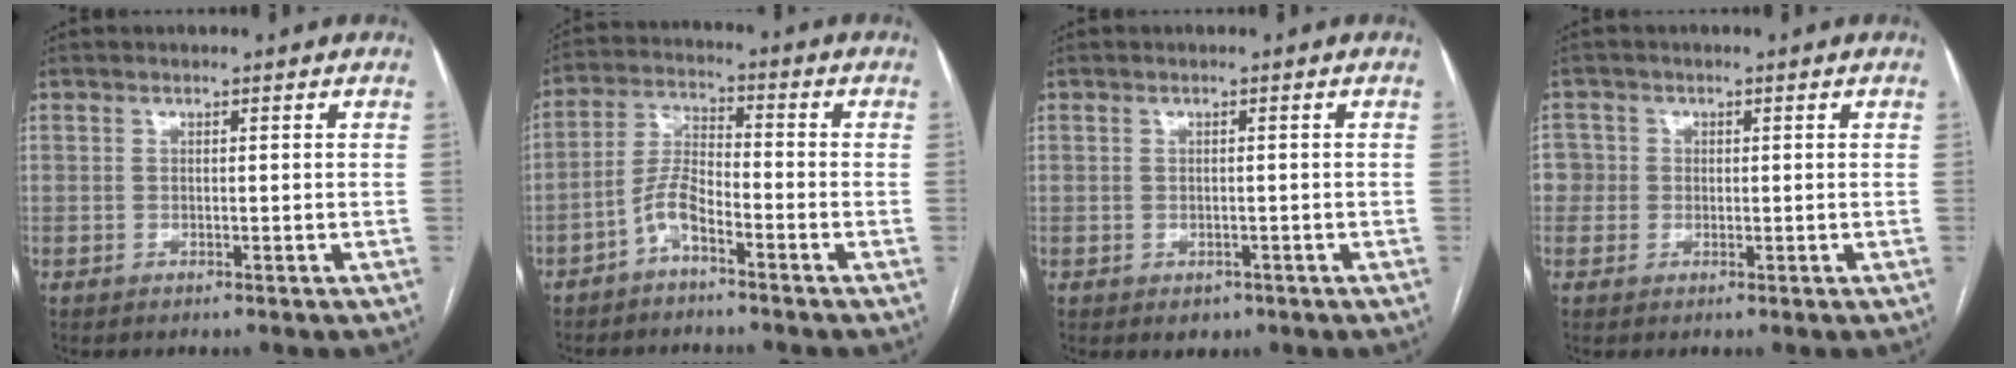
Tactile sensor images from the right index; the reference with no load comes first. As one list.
[{"total": 5.3, "force": [-3.5, 1.3, 3.8], "torque": [-0.088, 0.009, -0.071]}, {"total": 1.8, "force": [-1.0, 1.4, 0.7], "torque": [-0.005, 0.002, -0.005]}, {"total": 3.0, "force": [-0.2, 3.0, 0.2], "torque": [0.010, 0.017, -0.006]}]